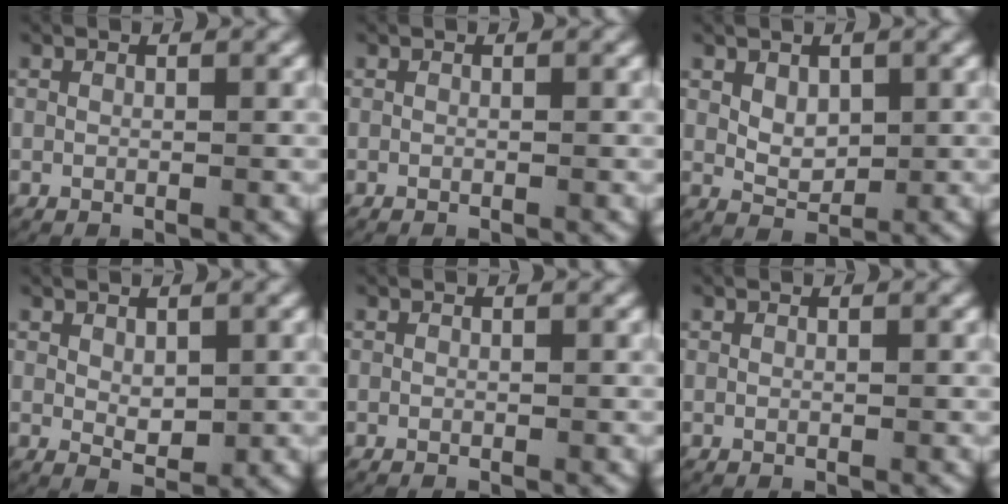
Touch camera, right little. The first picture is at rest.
{"total": 0.0}
{"total": 2.5, "force": [0.7, 1.8, 1.5], "torque": [-0.037, -0.016, 0.025]}
{"total": 2.0, "force": [0.3, 1.2, 1.6], "torque": [-0.036, -0.018, 0.017]}
{"total": 0.0}
{"total": 0.0}